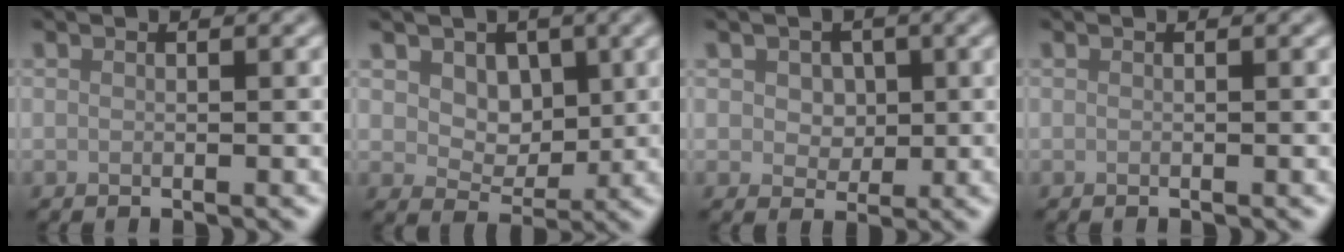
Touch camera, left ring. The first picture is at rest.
{"total": 3.6, "force": [1.3, 2.7, 2.0], "torque": [-0.035, -0.010, 0.014]}
{"total": 2.9, "force": [0.8, 2.3, 1.6], "torque": [-0.027, 0.001, 0.002]}
{"total": 0.0}